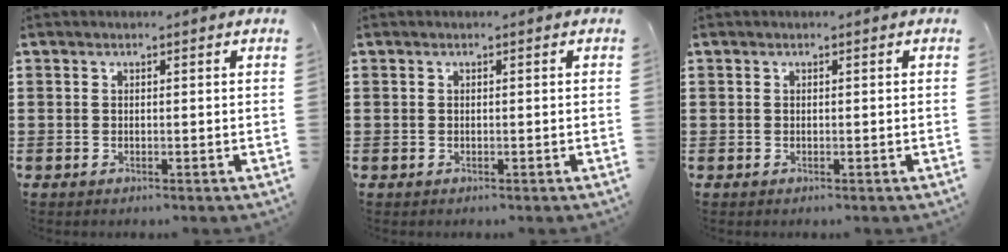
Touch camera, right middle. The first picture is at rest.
{"total": 0.0}
{"total": 0.0}